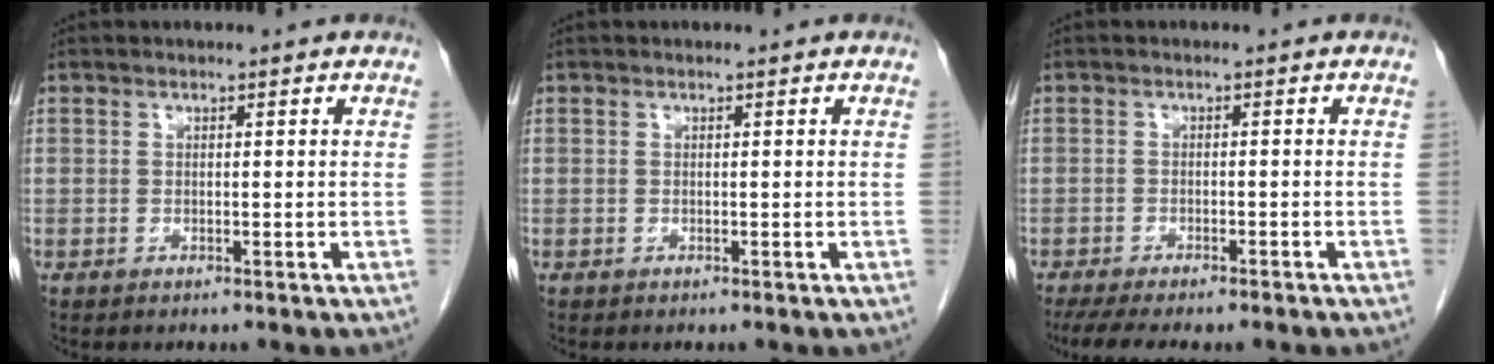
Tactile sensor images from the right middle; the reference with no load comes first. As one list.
[{"total": 0.0}, {"total": 11.1, "force": [-9.1, 2.5, 5.8], "torque": [-0.085, -0.009, -0.124]}]